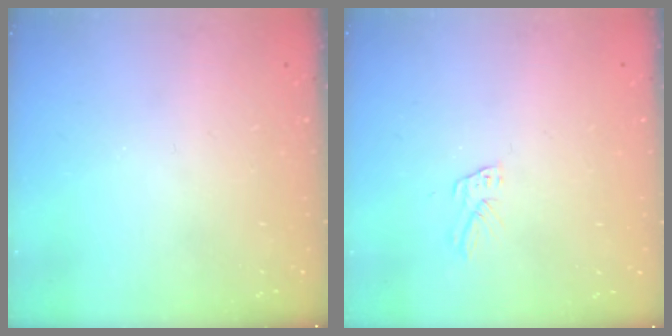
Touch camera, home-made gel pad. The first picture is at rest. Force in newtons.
{"total": 5.6, "press": 5.6, "slide": 0.5}